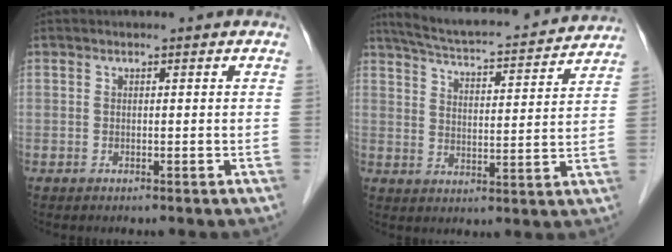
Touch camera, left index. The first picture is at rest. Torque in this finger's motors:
{"motor_torque": [0.44, -0.62, 0.07, 0.02]}